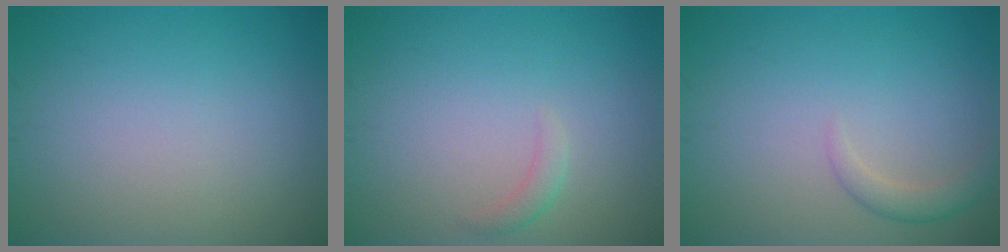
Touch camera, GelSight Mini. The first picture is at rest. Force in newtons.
{"total": 1.1, "press": 1.1, "slide": 0.0}
{"total": 1.7, "press": 1.7, "slide": 0.1}